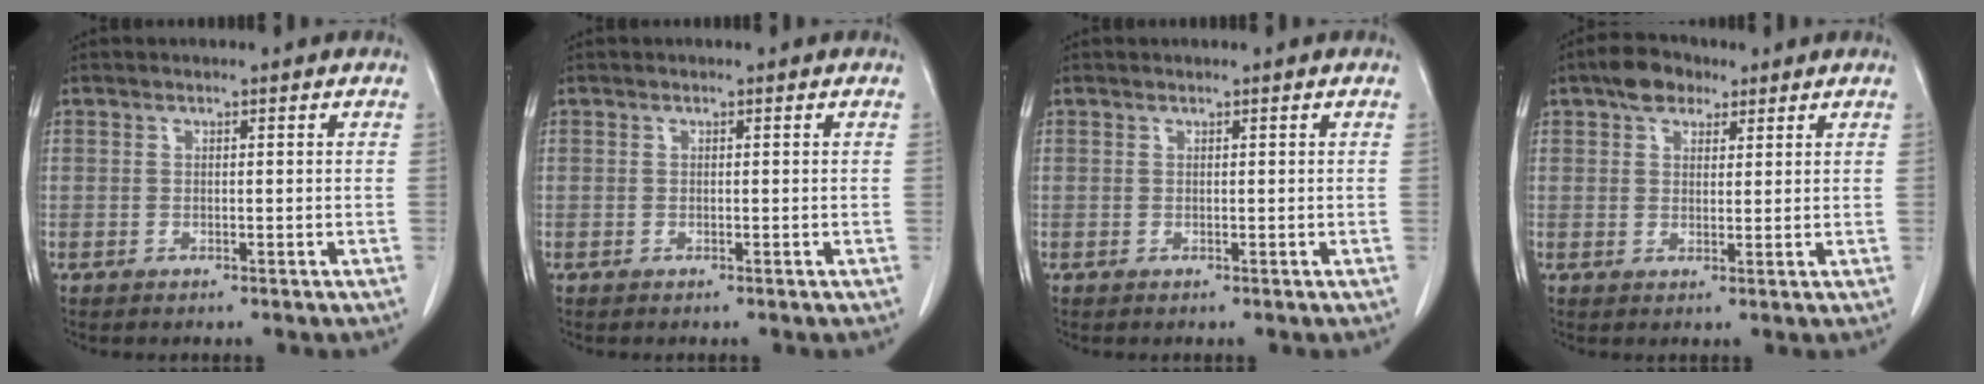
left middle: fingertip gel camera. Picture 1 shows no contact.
{"total": 0.0}
{"total": 0.0}
{"total": 4.6, "force": [2.9, 2.8, 2.2], "torque": [-0.040, 0.016, 0.051]}